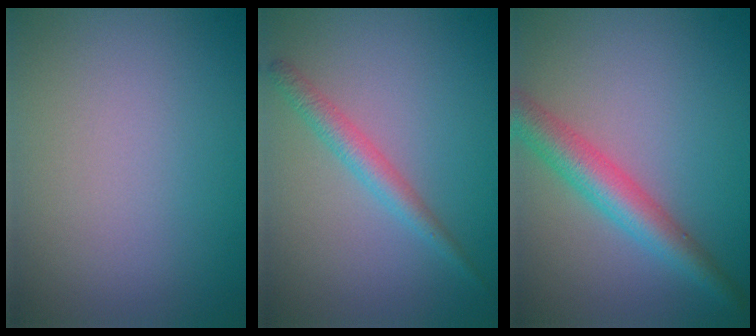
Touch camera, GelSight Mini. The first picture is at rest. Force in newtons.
{"total": 2.1, "press": 2.1, "slide": 0.1}
{"total": 4.4, "press": 4.4, "slide": 0.1}